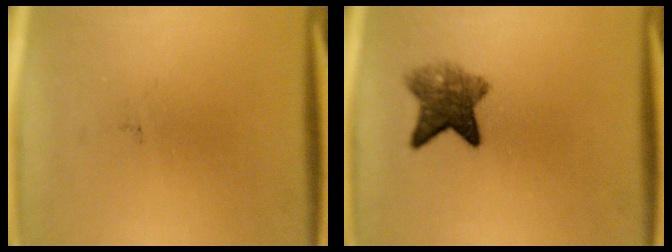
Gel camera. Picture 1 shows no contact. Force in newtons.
{"total": 5.9}